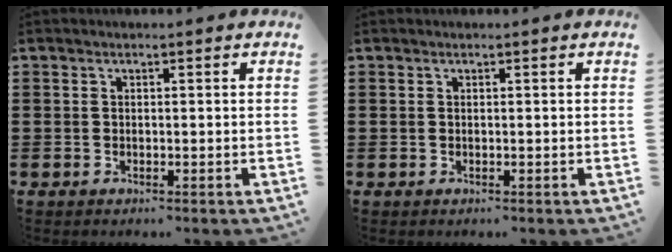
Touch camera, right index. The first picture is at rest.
{"total": 0.0}